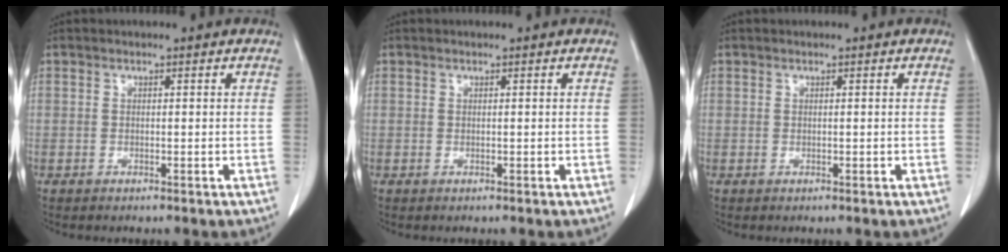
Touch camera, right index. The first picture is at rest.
{"total": 0.0}
{"total": 0.0}